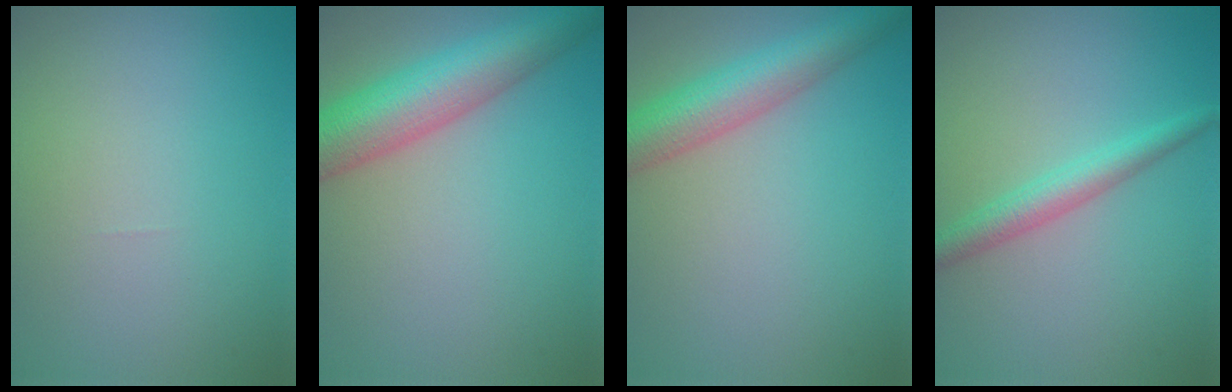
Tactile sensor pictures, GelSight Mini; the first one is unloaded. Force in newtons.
{"total": 8.0, "press": 8.0, "slide": 0.4}
{"total": 5.7, "press": 5.7, "slide": 0.2}
{"total": 2.7, "press": 2.7, "slide": 0.1}